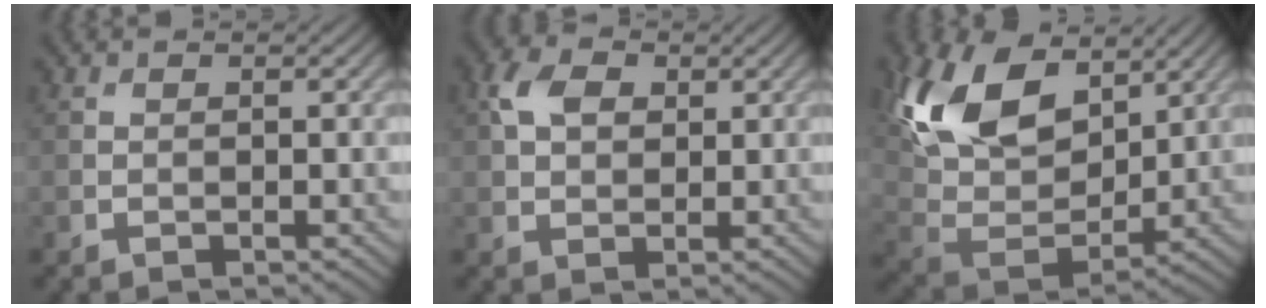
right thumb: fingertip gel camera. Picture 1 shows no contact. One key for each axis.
{"total": 4.4, "fx": 1.5, "fy": 3.1, "fz": 2.7, "tx": -0.064, "ty": 0.010, "tz": 0.024}
{"total": 15.8, "fx": 7.8, "fy": 9.2, "fz": 10.2, "tx": -0.238, "ty": 0.022, "tz": 0.142}